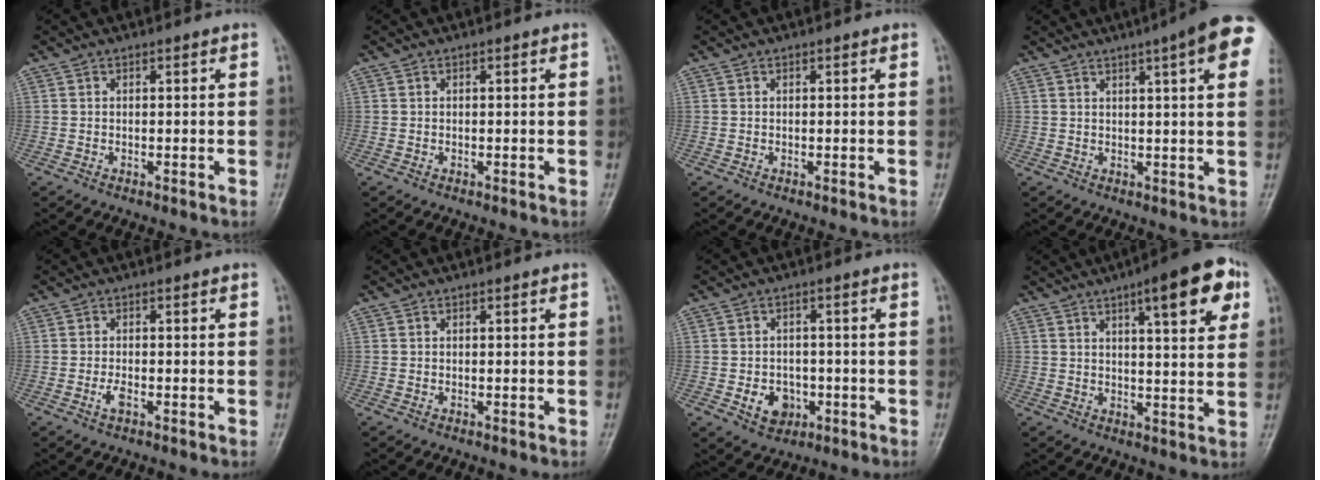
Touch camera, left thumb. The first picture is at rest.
{"total": 0.0}
{"total": 0.0}
{"total": 14.0, "force": [6.8, 2.3, 12.0], "torque": [-0.150, 0.004, 0.077]}
{"total": 2.0, "force": [-0.9, 0.8, 1.5], "torque": [-0.034, 0.004, -0.019]}
{"total": 0.0}
{"total": 5.9, "force": [-1.8, 4.7, 3.1], "torque": [-0.026, 0.012, -0.023]}
{"total": 13.3, "force": [6.1, 3.4, 11.3], "torque": [-0.131, -0.010, 0.076]}